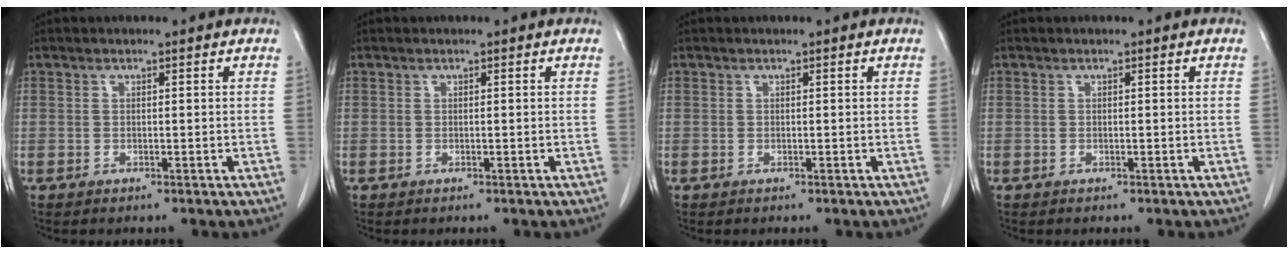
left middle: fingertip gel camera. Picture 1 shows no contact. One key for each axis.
{"total": 0.0}
{"total": 0.0}
{"total": 0.0}